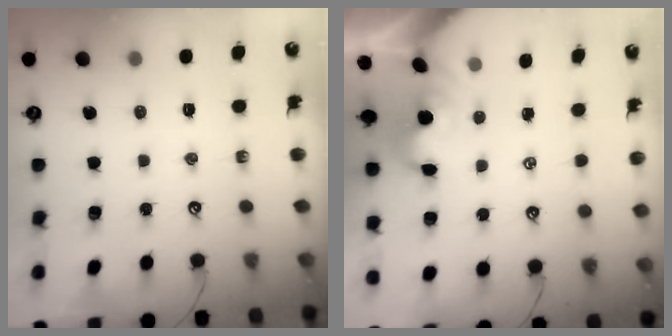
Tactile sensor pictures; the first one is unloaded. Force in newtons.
{"total": 1.2, "press": 1.1, "slide": 0.6}